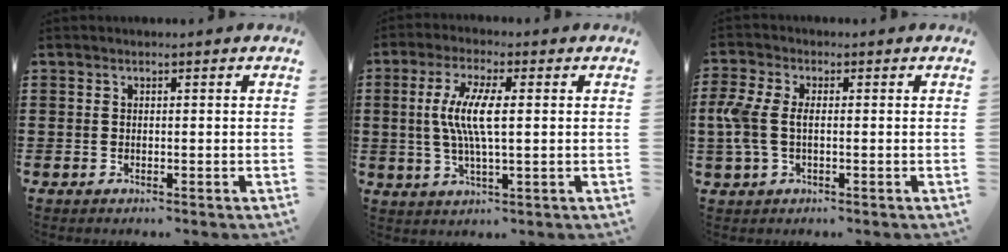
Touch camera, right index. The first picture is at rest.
{"total": 7.4, "force": [0.6, 1.5, 7.2], "torque": [-0.156, -0.008, 0.001]}
{"total": 5.0, "force": [-0.4, 2.7, 4.2], "torque": [-0.124, -0.010, -0.019]}